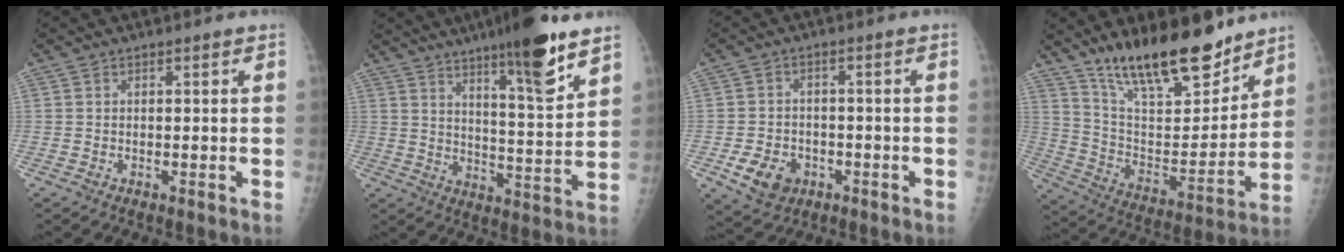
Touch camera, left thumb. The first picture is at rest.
{"total": 15.4, "force": [10.1, 2.4, 11.3], "torque": [-0.156, -0.065, 0.158]}
{"total": 7.2, "force": [-3.0, 5.6, 3.5], "torque": [-0.050, 0.015, -0.041]}
{"total": 21.3, "force": [16.2, 6.9, 11.9], "torque": [-0.156, -0.093, 0.280]}